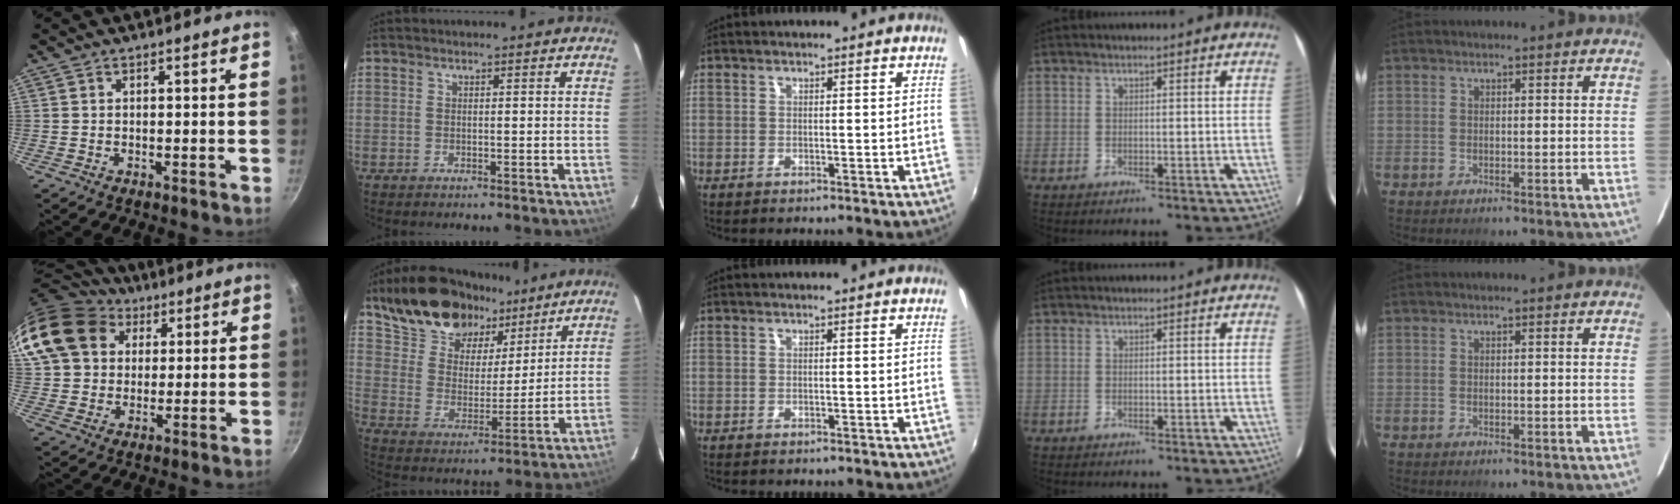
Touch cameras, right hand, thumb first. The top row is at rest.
{"thumb": {"total": 19.8, "force": [7.6, 15.7, 9.4], "torque": [-0.188, 0.020, 0.138]}, "index": {"total": 20.0, "force": [13.7, 10.5, 10.2], "torque": [-0.214, 0.064, 0.250]}, "middle": {"total": 2.7, "force": [-2.4, 0.8, 0.9], "torque": [-0.020, -0.011, -0.033]}}